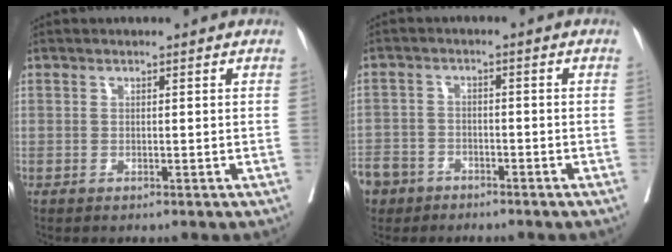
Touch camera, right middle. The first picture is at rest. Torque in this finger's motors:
{"motor_torque": [1.01, -1.13, 1.05, 0.21]}